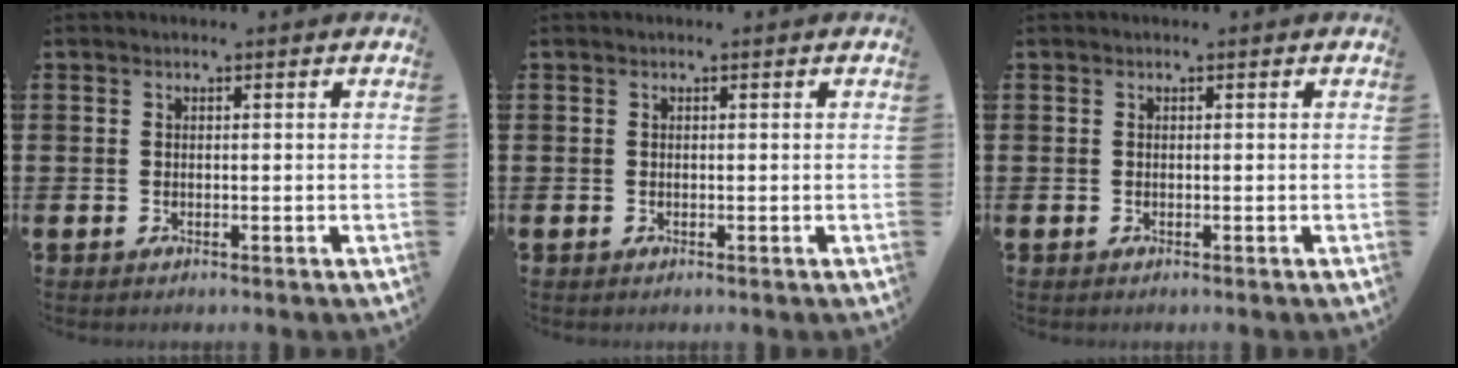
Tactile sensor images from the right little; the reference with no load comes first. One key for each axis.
{"total": 0.0}
{"total": 0.0}